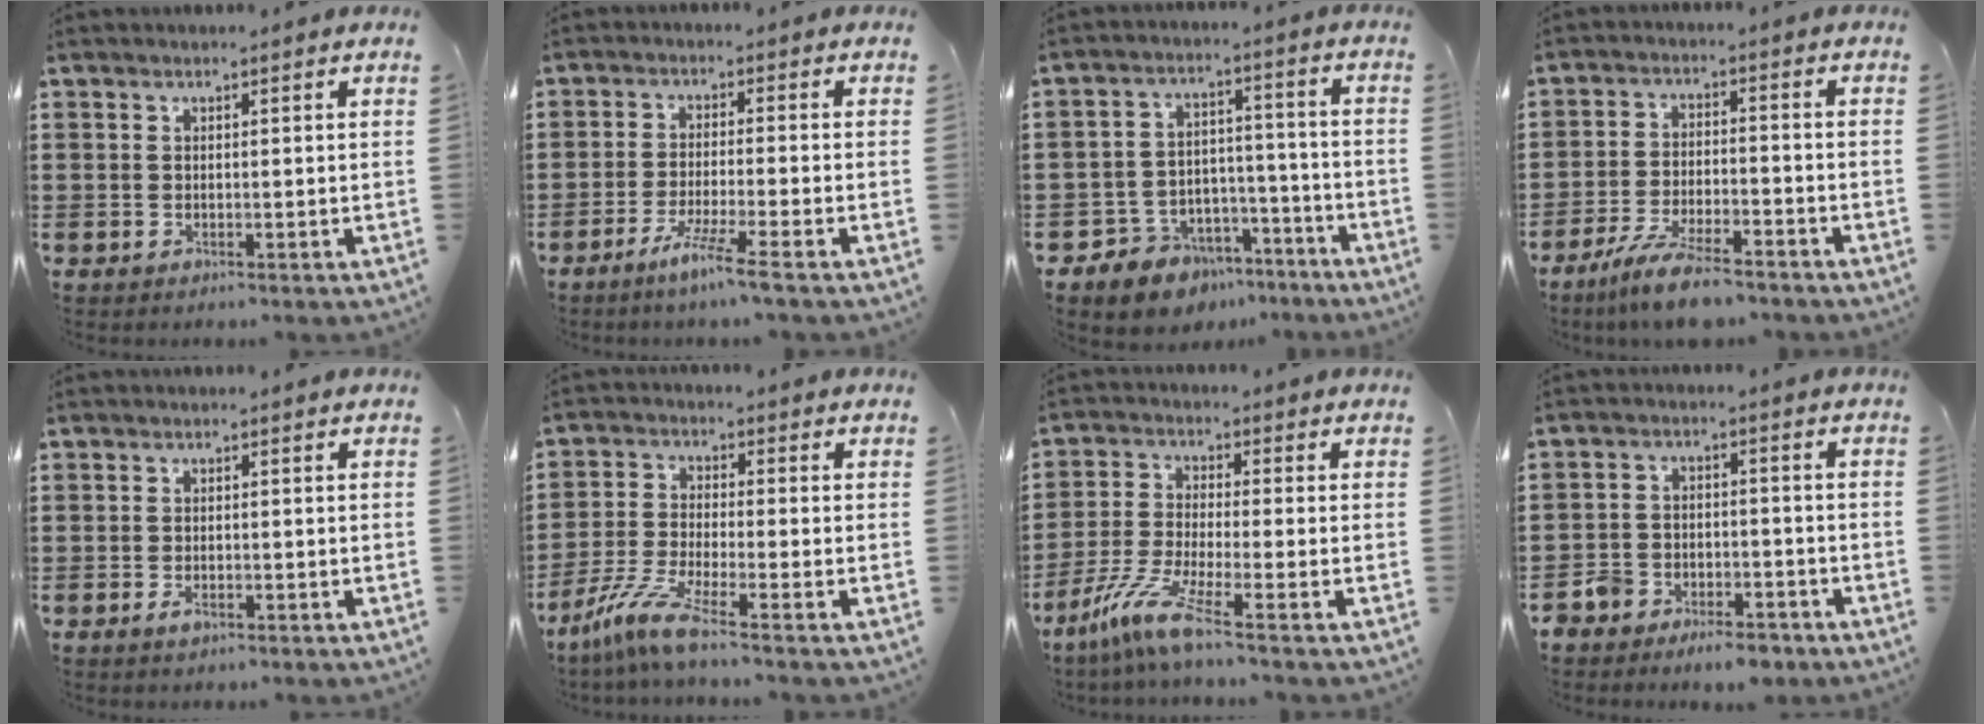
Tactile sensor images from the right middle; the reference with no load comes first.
{"total": 5.1, "force": [-3.8, -0.6, 3.3], "torque": [-0.065, -0.015, -0.071]}
{"total": 6.2, "force": [-5.2, 3.2, 0.0], "torque": [-0.015, 0.026, -0.105]}
{"total": 7.2, "force": [-5.9, 1.0, 4.0], "torque": [-0.087, -0.005, -0.113]}
{"total": 1.4, "force": [-0.8, 0.6, 1.0], "torque": [-0.028, -0.005, -0.017]}
{"total": 6.7, "force": [-4.7, 0.4, 4.7], "torque": [-0.118, -0.020, -0.097]}
{"total": 7.3, "force": [-4.9, 0.2, 5.3], "torque": [-0.128, -0.022, -0.101]}
{"total": 5.2, "force": [-4.9, 1.6, 0.7], "torque": [-0.028, 0.009, -0.104]}